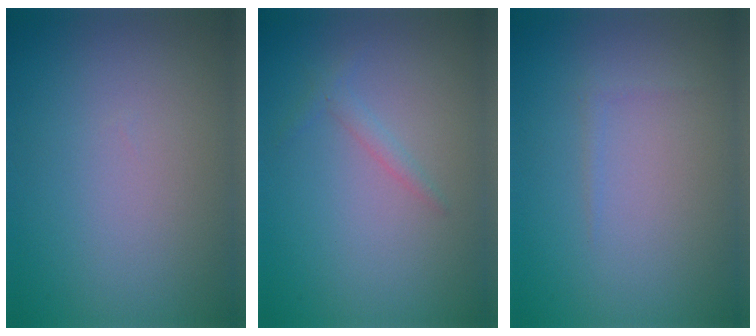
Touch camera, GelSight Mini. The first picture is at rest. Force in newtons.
{"total": 1.1, "press": 1.1, "slide": 0.0}
{"total": 0.5, "press": 0.5, "slide": 0.1}